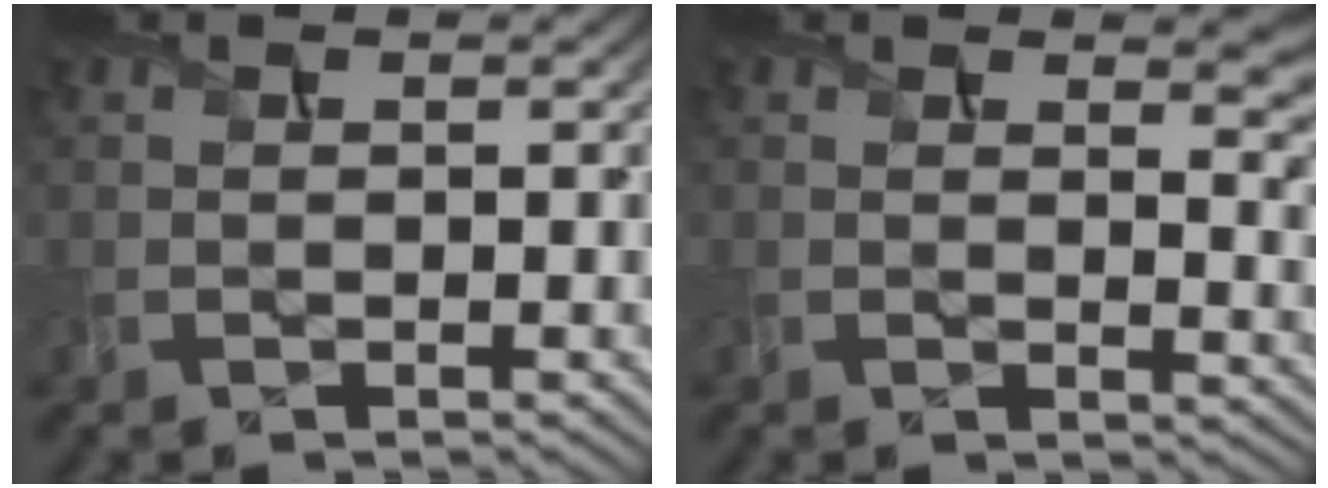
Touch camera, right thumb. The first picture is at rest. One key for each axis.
{"total": 6.1, "fx": 2.4, "fy": 2.4, "fz": 5.0, "tx": -0.070, "ty": -0.008, "tz": 0.043}